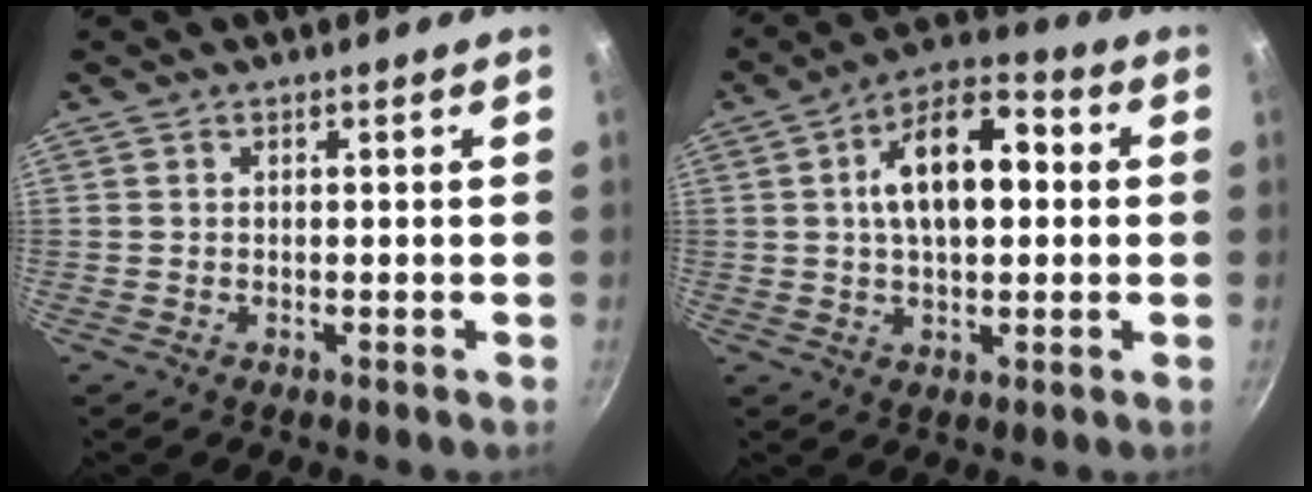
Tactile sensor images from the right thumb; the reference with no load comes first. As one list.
[{"total": 14.4, "force": [1.9, 8.0, 11.8], "torque": [-0.158, 0.026, 0.018]}]